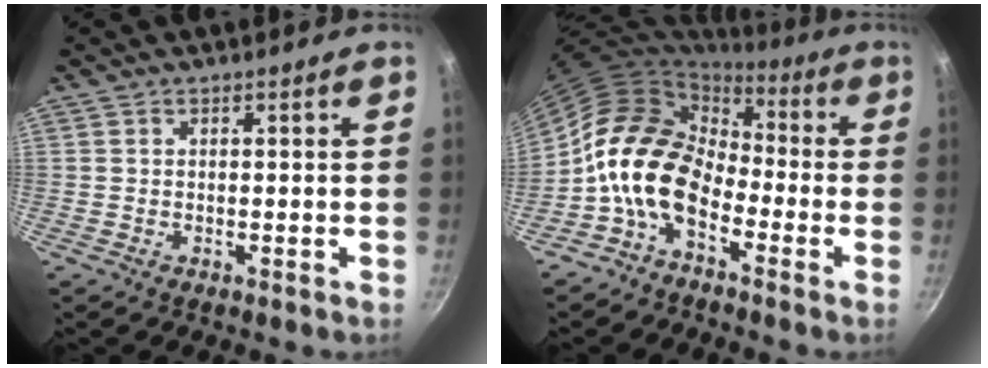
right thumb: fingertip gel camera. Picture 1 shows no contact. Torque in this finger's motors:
{"motor_torque": [0.06, 0.97, 1.39, -1.38, 0.51]}